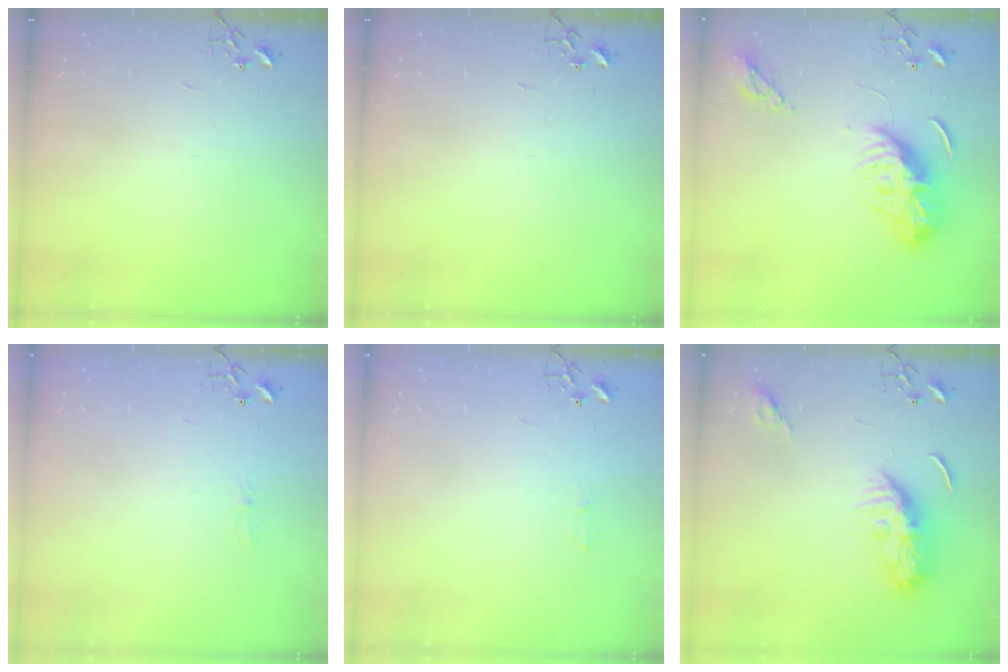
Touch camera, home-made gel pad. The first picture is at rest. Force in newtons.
{"total": 0.0}
{"total": 11.6, "press": 11.6, "slide": 1.0}
{"total": 5.5, "press": 5.4, "slide": 0.6}
{"total": 4.6, "press": 4.6, "slide": 0.7}
{"total": 10.3, "press": 10.2, "slide": 0.9}